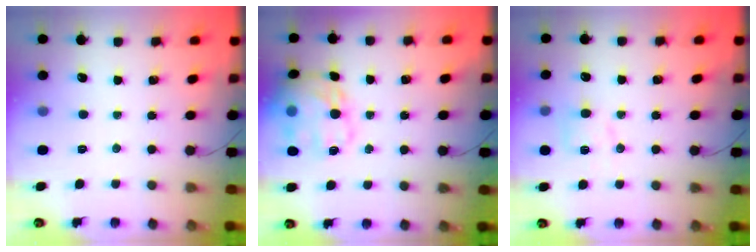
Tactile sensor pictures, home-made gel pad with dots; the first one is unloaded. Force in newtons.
{"total": 18.0, "press": 17.9, "slide": 1.7}
{"total": 5.2, "press": 4.9, "slide": 1.6}